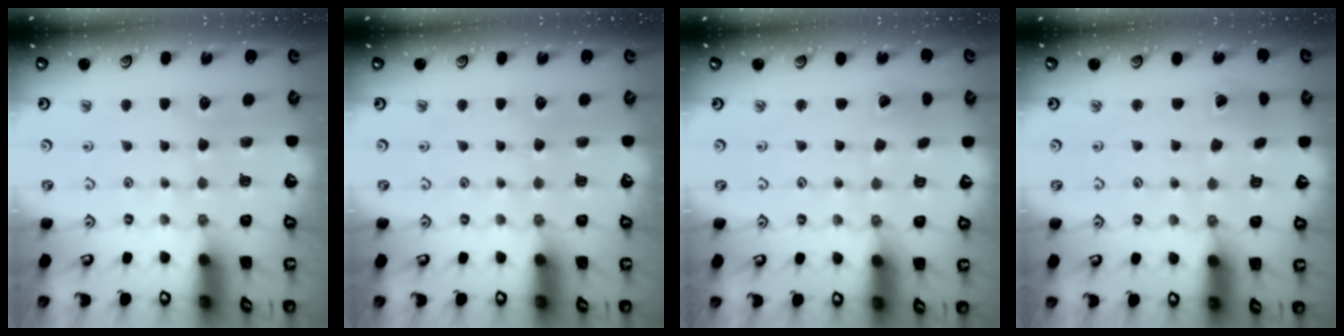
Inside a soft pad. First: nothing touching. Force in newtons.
{"total": 0.0}
{"total": 0.9, "press": 0.9, "slide": 0.1}
{"total": 0.8, "press": 0.8, "slide": 0.1}